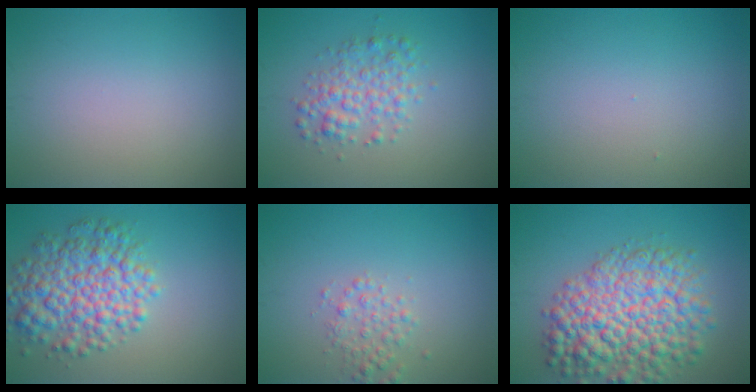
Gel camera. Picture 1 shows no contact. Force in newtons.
{"total": 3.2, "press": 3.2, "slide": 0.0}
{"total": 0.0}
{"total": 7.1, "press": 7.1, "slide": 0.2}
{"total": 2.0, "press": 2.0, "slide": 0.1}
{"total": 10.1, "press": 10.1, "slide": 0.4}